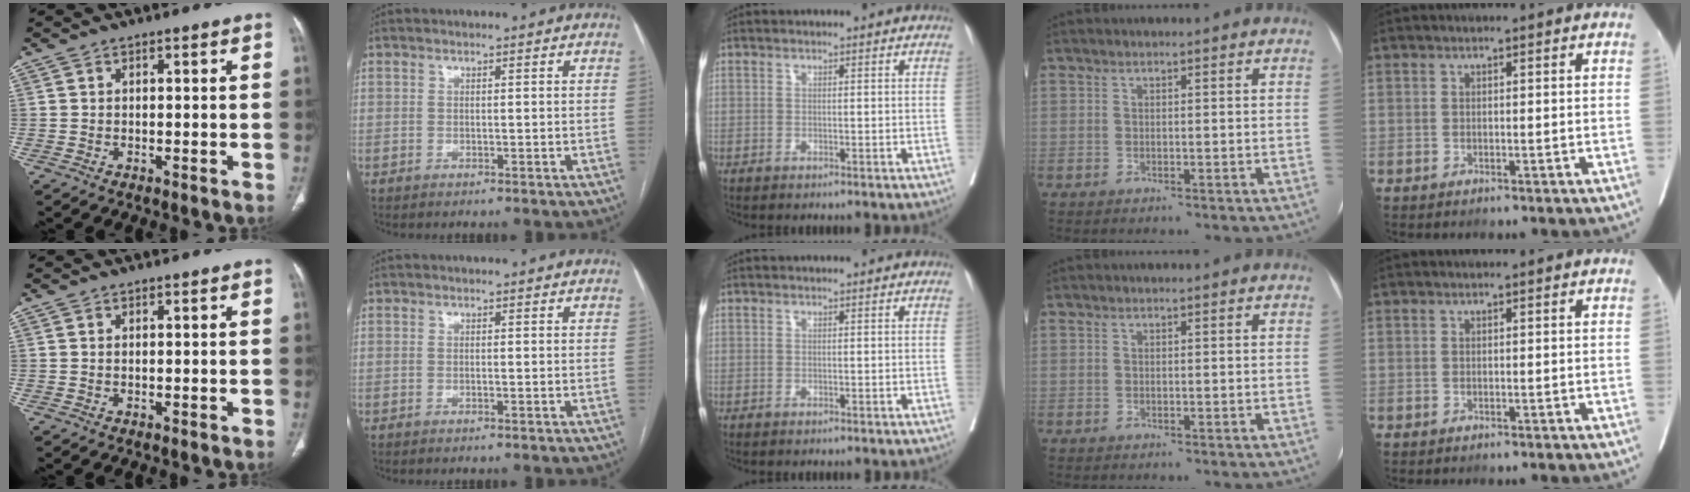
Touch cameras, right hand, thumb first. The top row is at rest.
{}